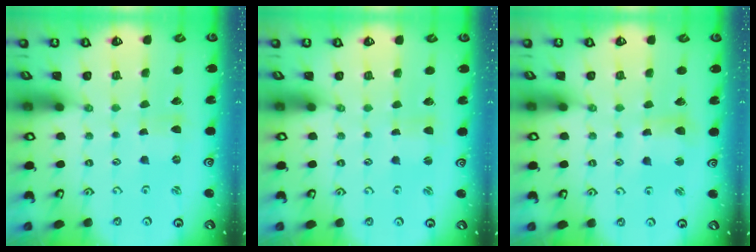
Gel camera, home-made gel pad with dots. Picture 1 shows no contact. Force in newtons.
{"total": 0.6, "press": 0.5, "slide": 0.2}
{"total": 5.1, "press": 5.0, "slide": 0.7}